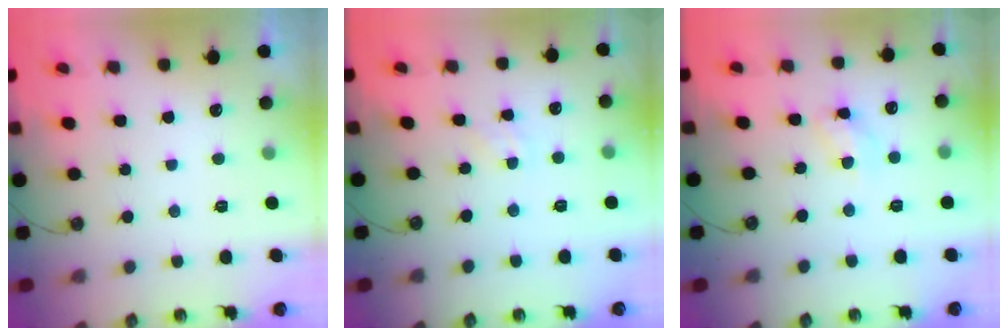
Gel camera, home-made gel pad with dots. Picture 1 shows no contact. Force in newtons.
{"total": 1.1, "press": 1.1, "slide": 0.2}
{"total": 7.5, "press": 7.4, "slide": 0.5}